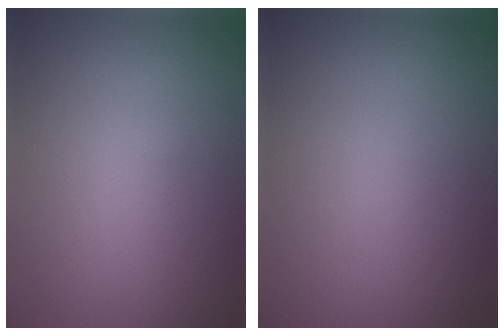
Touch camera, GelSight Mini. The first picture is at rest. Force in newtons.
{"total": 0.0}